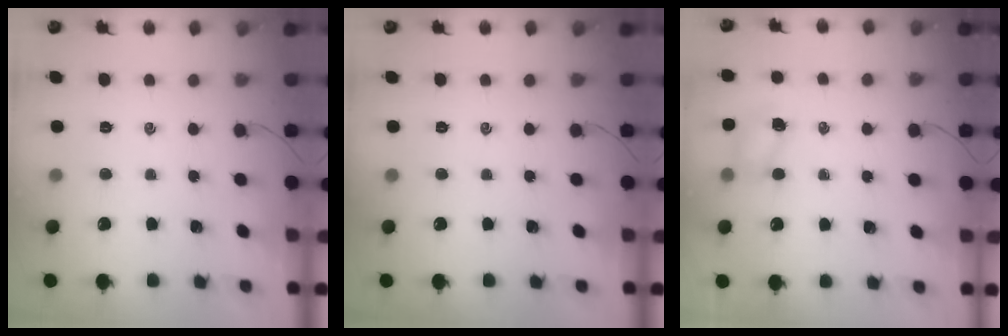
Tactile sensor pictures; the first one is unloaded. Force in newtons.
{"total": 0.0}
{"total": 5.2, "press": 5.1, "slide": 0.7}